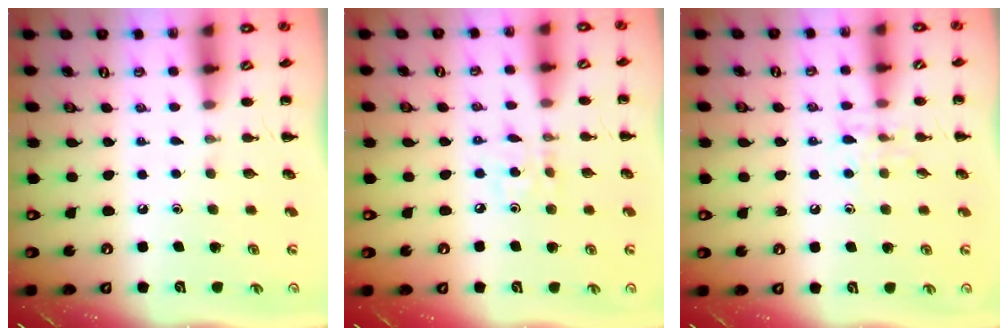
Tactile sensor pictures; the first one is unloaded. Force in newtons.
{"total": 3.8, "press": 3.7, "slide": 0.9}
{"total": 6.6, "press": 6.5, "slide": 1.0}